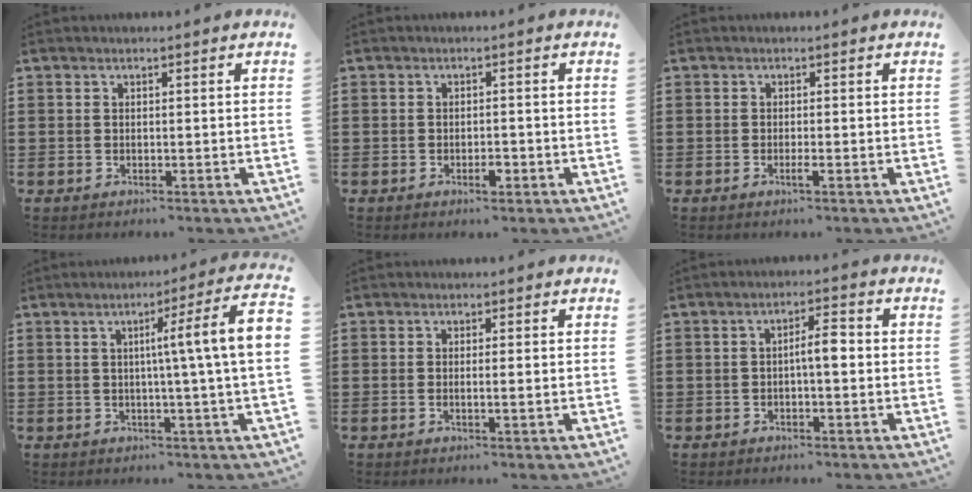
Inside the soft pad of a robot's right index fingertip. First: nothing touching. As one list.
[{"total": 2.0, "force": [-1.0, 0.8, 1.5], "torque": [-0.029, 0.001, -0.018]}, {"total": 1.3, "force": [-0.7, 0.1, 1.1], "torque": [-0.028, -0.007, -0.014]}, {"total": 8.2, "force": [0.6, -0.9, 8.1], "torque": [-0.133, -0.013, 0.000]}, {"total": 1.3, "force": [-0.2, -0.2, 1.2], "torque": [-0.021, -0.005, -0.005]}, {"total": 3.8, "force": [-0.5, 0.8, 3.7], "torque": [-0.068, 0.007, -0.012]}]